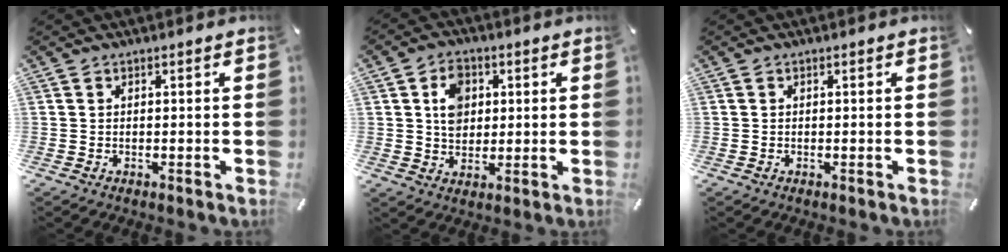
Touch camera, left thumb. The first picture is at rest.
{"total": 7.1, "force": [1.7, 5.9, 3.5], "torque": [-0.051, 0.002, 0.027]}
{"total": 0.0}